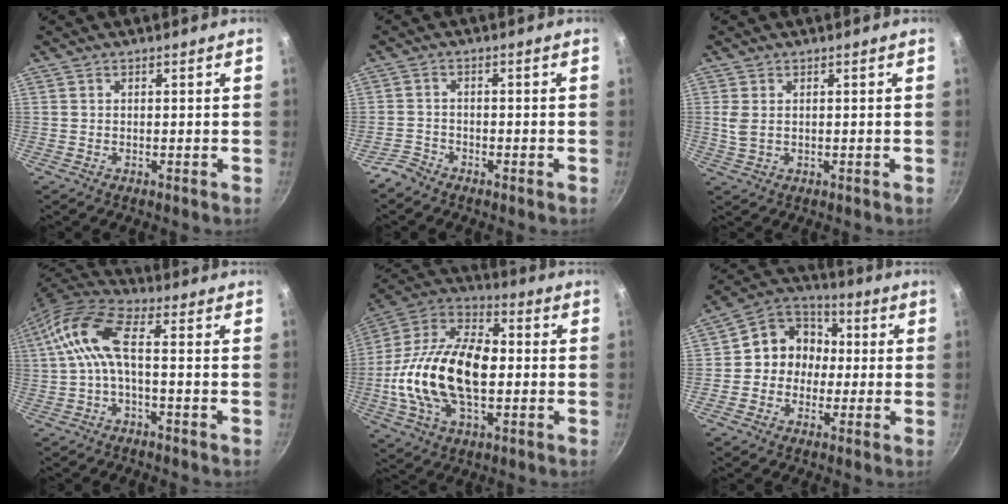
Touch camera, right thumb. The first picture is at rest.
{"total": 2.7, "force": [-2.4, 1.1, 0.5], "torque": [-0.011, 0.022, -0.048]}
{"total": 2.9, "force": [0.5, 1.9, 2.1], "torque": [-0.044, -0.002, 0.015]}
{"total": 10.3, "force": [-0.5, 3.8, 9.6], "torque": [-0.217, 0.028, -0.025]}
{"total": 23.3, "force": [-1.7, 13.4, 19.0], "torque": [-0.342, 0.036, -0.043]}
{"total": 10.5, "force": [-0.5, 9.5, 4.5], "torque": [-0.023, 0.034, -0.030]}